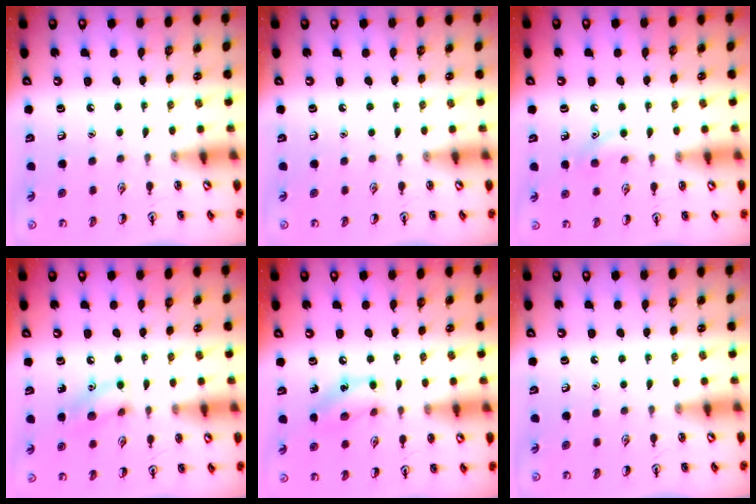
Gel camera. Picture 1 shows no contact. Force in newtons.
{"total": 0.0}
{"total": 6.2, "press": 5.9, "slide": 1.7}
{"total": 8.8, "press": 8.7, "slide": 1.1}
{"total": 9.6, "press": 9.5, "slide": 1.2}
{"total": 0.0}